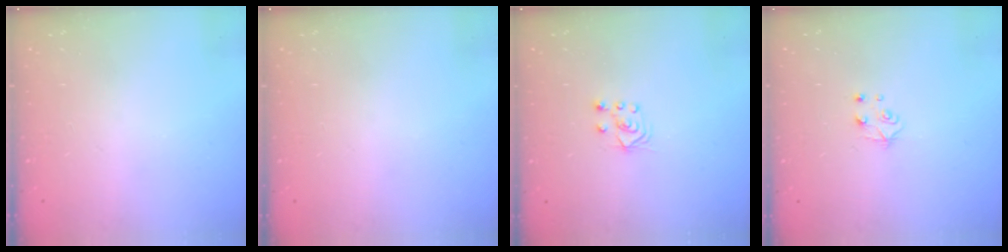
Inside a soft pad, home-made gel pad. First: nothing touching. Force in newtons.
{"total": 0.0}
{"total": 4.3, "press": 4.3, "slide": 0.6}
{"total": 4.0, "press": 3.9, "slide": 0.4}